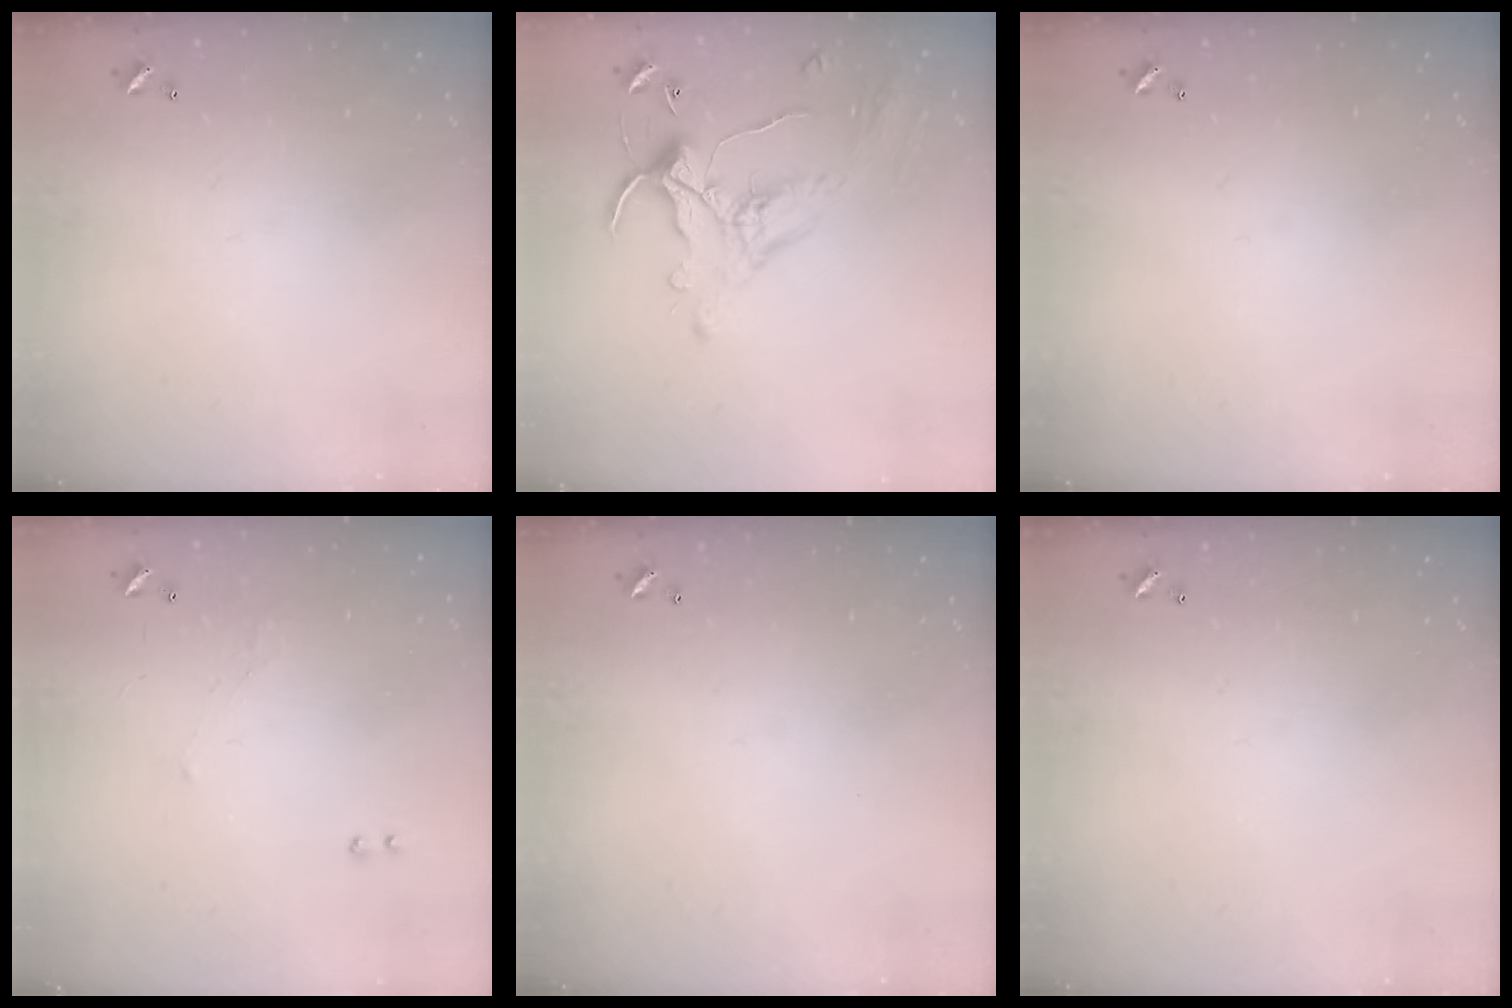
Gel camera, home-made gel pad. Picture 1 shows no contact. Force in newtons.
{"total": 2.9, "press": 2.6, "slide": 1.3}
{"total": 0.0}
{"total": 0.7, "press": 0.2, "slide": 0.7}
{"total": 0.0}
{"total": 0.0}